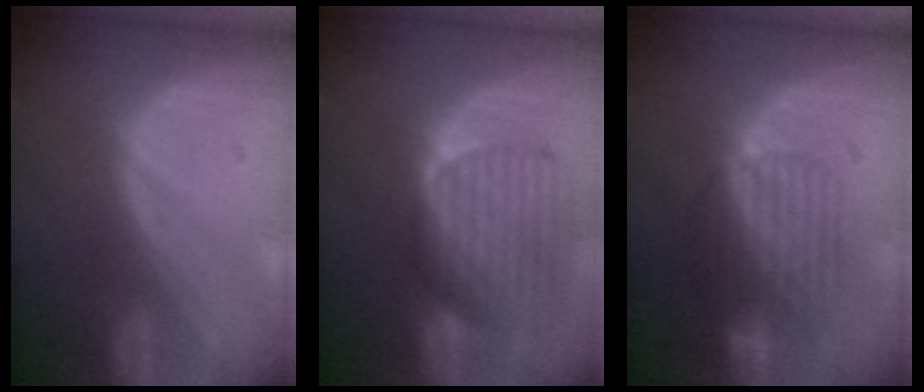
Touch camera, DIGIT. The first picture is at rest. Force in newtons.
{"total": 9.6, "press": 8.5, "slide": 4.5}
{"total": 8.0, "press": 7.6, "slide": 2.7}